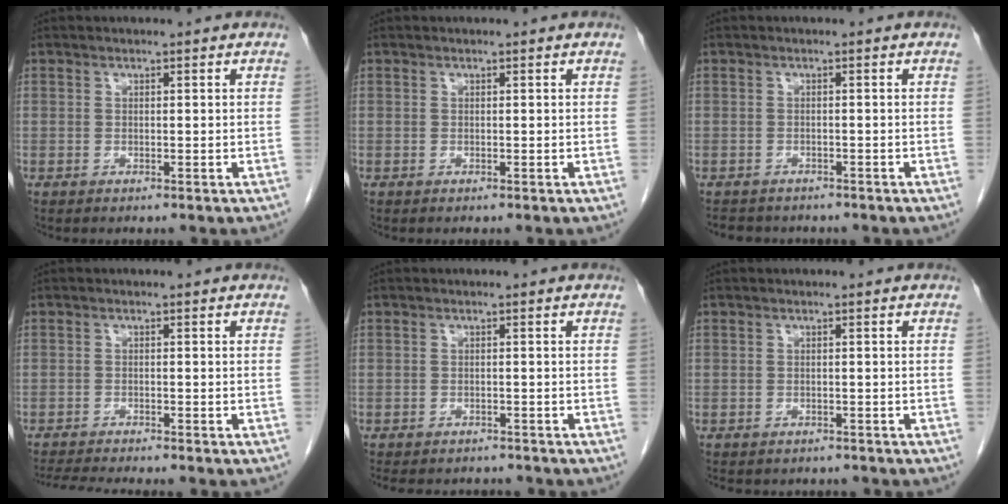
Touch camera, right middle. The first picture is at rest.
{"total": 0.0}
{"total": 5.0, "force": [-4.4, 2.1, 1.1], "torque": [-0.016, -0.001, -0.056]}
{"total": 6.7, "force": [-6.1, -0.1, 2.6], "torque": [-0.039, -0.015, -0.098]}
{"total": 8.8, "force": [-7.9, 2.9, 2.5], "torque": [-0.043, 0.000, -0.100]}
{"total": 5.8, "force": [-5.1, 2.5, 1.2], "torque": [-0.015, 0.001, -0.060]}